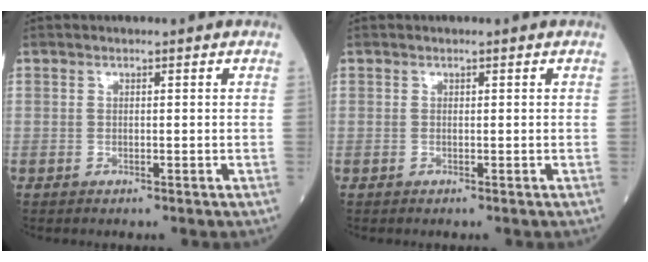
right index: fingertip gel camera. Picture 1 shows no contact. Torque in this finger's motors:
{"motor_torque": [-0.03, -0.04, -0.03, -0.01]}